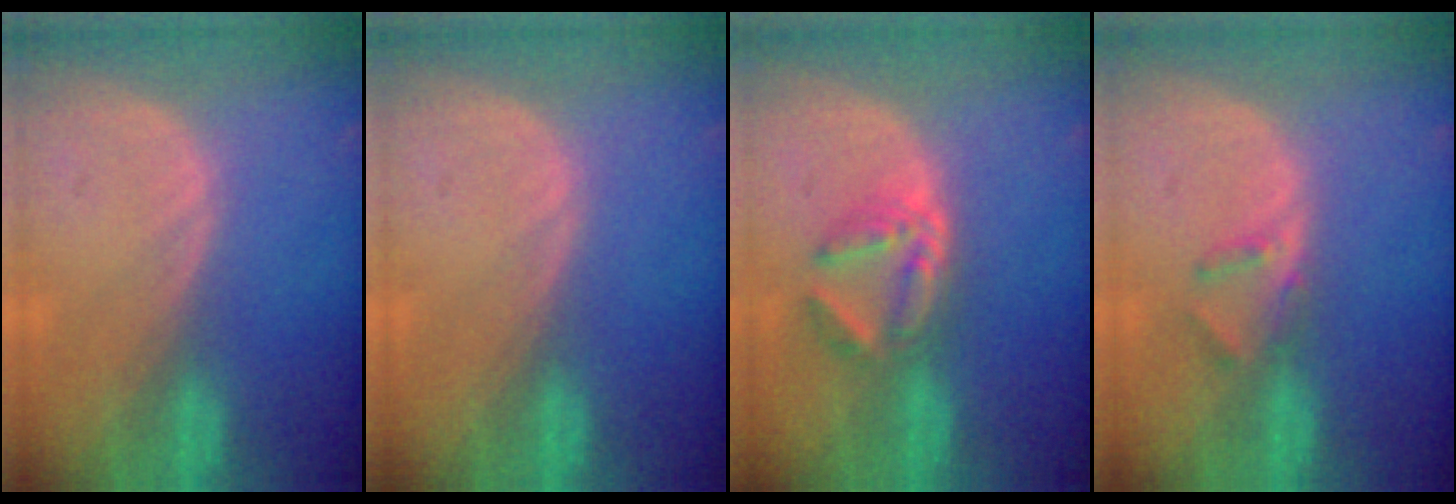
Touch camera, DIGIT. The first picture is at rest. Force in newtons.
{"total": 0.0}
{"total": 6.0, "press": 5.3, "slide": 2.8}
{"total": 2.5, "press": 2.3, "slide": 1.0}